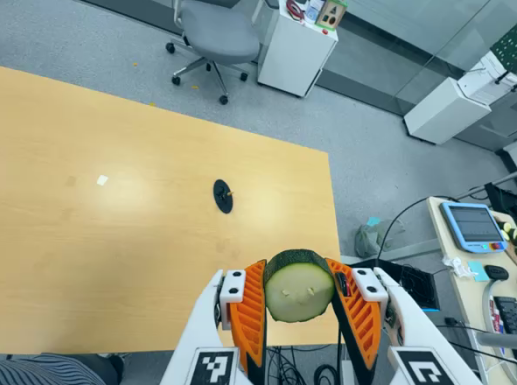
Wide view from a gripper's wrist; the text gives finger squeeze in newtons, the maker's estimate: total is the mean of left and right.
{"total": 11.5, "left": 11.4, "right": 11.7}